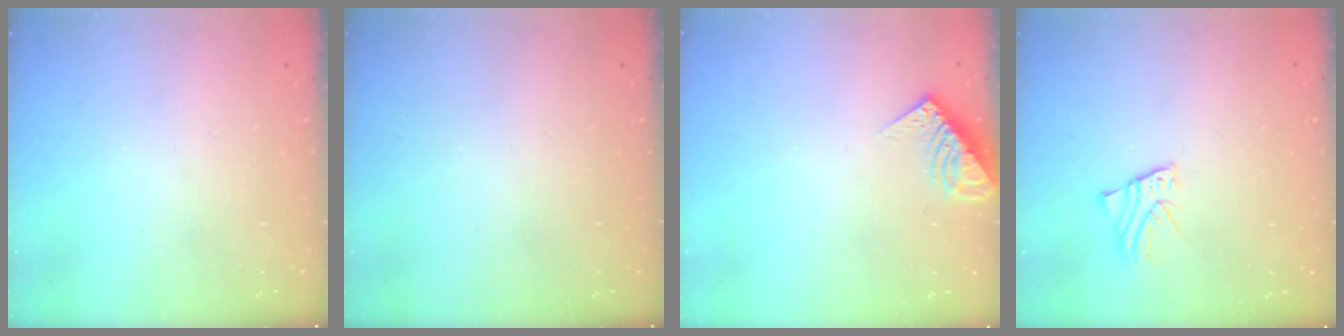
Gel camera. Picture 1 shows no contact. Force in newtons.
{"total": 0.0}
{"total": 8.7, "press": 8.6, "slide": 1.0}
{"total": 2.3, "press": 2.3, "slide": 0.1}